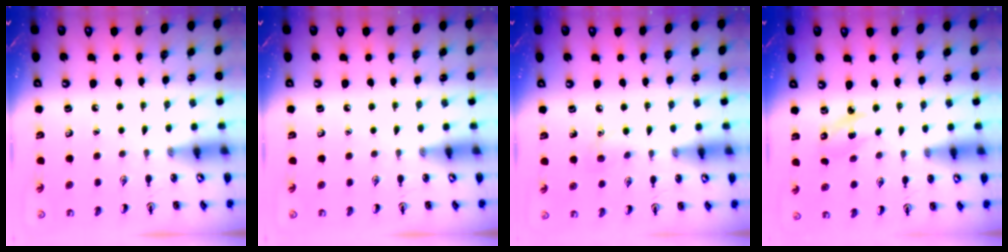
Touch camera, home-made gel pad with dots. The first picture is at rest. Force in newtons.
{"total": 0.0}
{"total": 6.7, "press": 6.4, "slide": 2.0}
{"total": 2.4, "press": 2.3, "slide": 0.5}